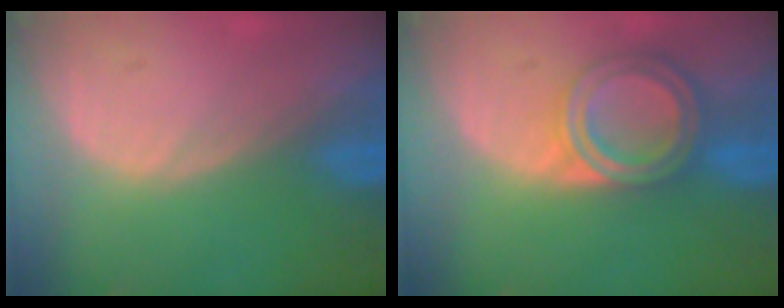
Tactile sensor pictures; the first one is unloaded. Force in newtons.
{"total": 6.8, "press": 6.0, "slide": 3.2}